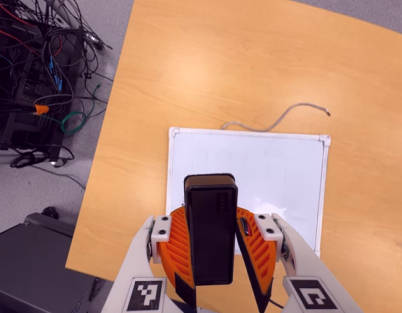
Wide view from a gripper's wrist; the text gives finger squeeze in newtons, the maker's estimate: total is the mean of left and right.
{"total": 7.4, "left": 8.1, "right": 6.7}